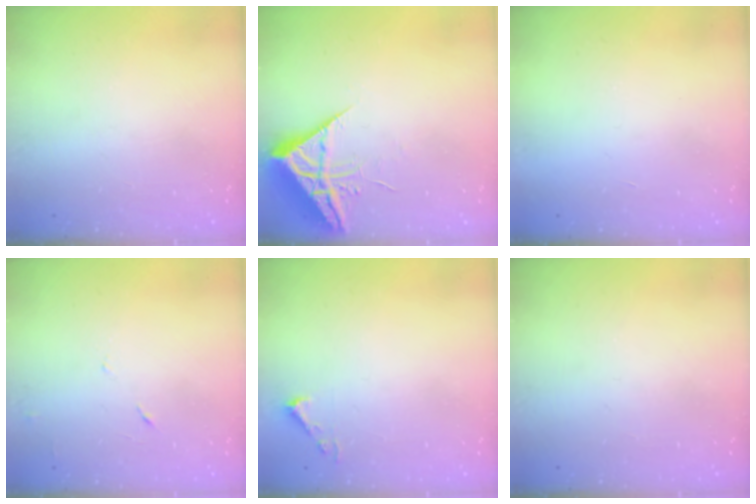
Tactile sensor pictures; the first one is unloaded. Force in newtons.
{"total": 6.7, "press": 6.7, "slide": 0.5}
{"total": 1.7, "press": 1.7, "slide": 0.1}
{"total": 3.9, "press": 3.8, "slide": 0.9}
{"total": 3.7, "press": 3.7, "slide": 0.5}
{"total": 0.0}